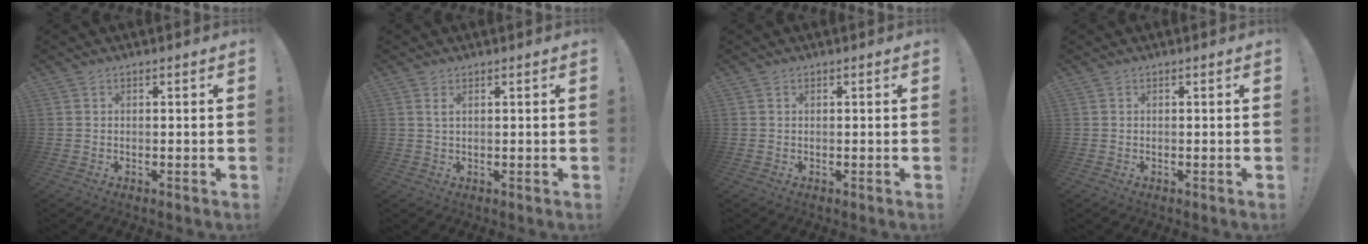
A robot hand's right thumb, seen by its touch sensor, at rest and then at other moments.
{"total": 1.4, "force": [0.5, 0.2, 1.3], "torque": [-0.022, 0.001, 0.008]}
{"total": 0.0}
{"total": 0.0}